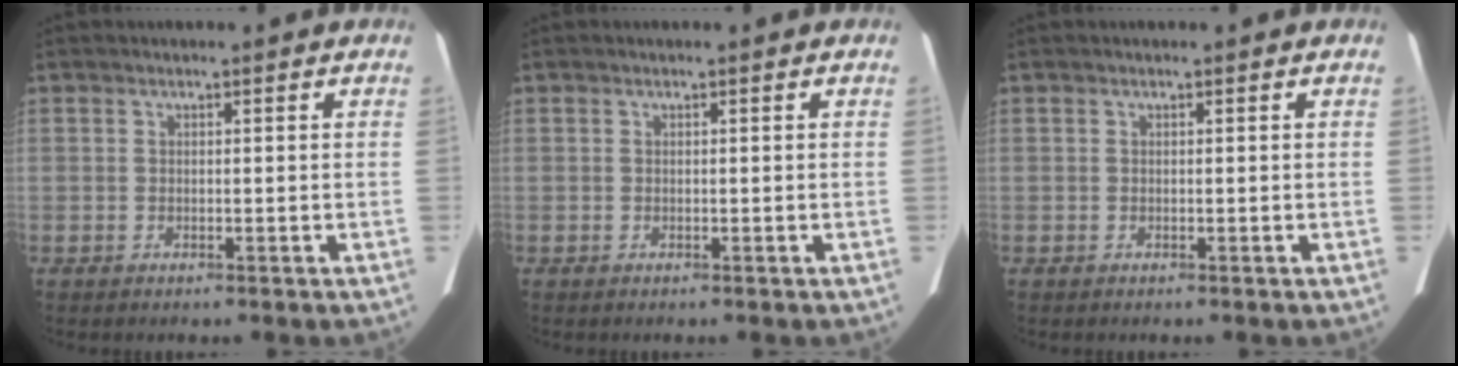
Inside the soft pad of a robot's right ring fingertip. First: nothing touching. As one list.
[{"total": 0.0}, {"total": 0.0}]